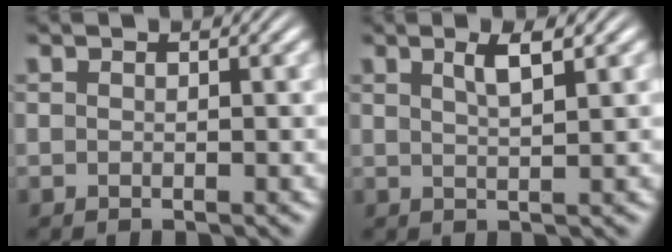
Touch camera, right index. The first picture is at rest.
{"total": 1.9, "force": [0.9, -0.3, 1.7], "torque": [-0.029, -0.002, 0.022]}